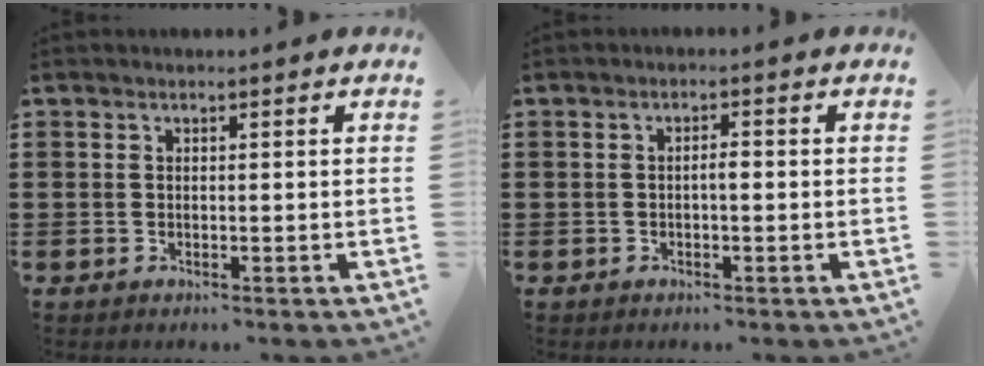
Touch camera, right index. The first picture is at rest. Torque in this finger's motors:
{"motor_torque": [0.38, -0.24, 0.05, 0.05]}